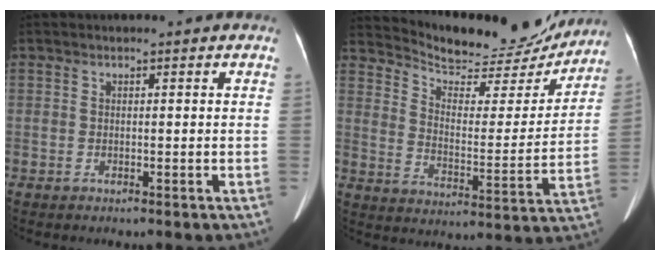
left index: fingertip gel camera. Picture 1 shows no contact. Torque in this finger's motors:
{"motor_torque": [-0.31, -0.77, 0.00, -0.03]}